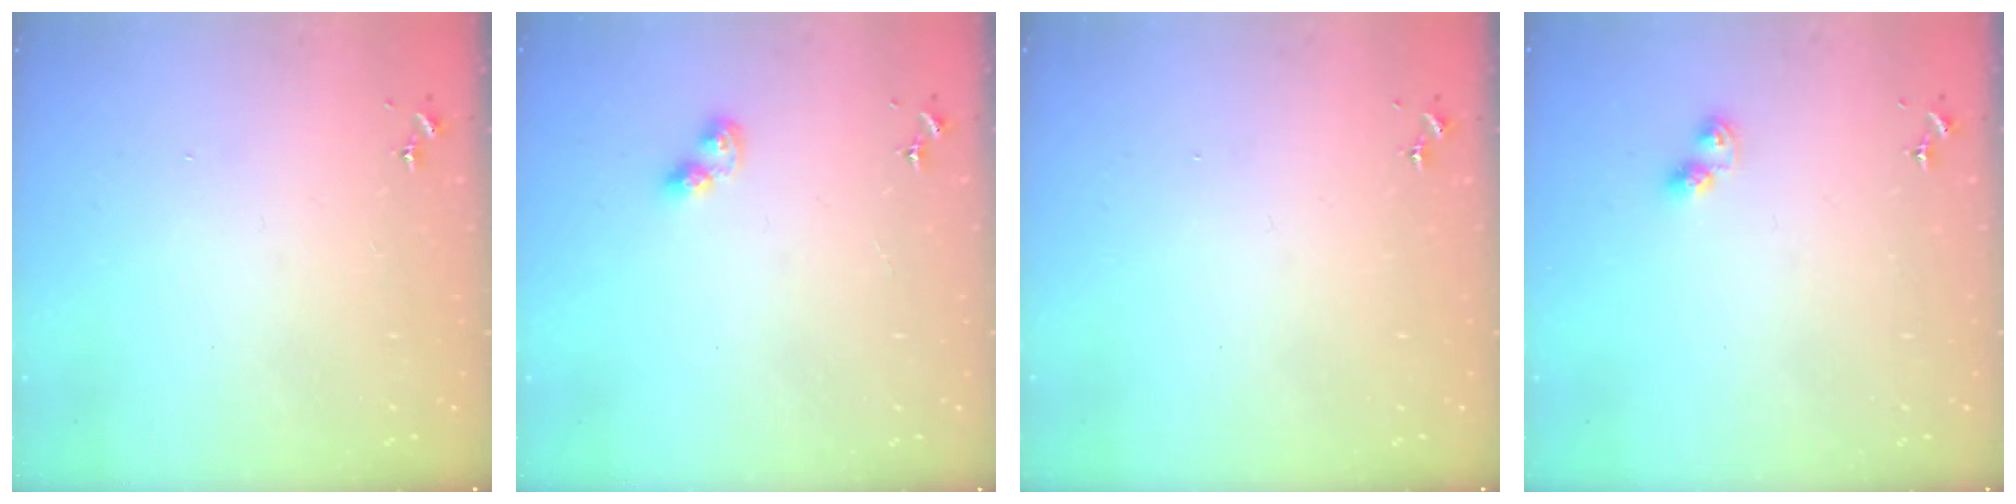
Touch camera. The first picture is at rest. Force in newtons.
{"total": 5.1, "press": 5.1, "slide": 0.6}
{"total": 0.0}
{"total": 5.8, "press": 5.8, "slide": 0.6}